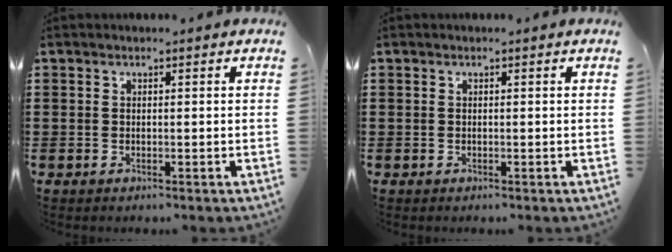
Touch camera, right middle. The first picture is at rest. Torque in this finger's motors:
{"motor_torque": [-0.11, 0.02, -0.23, -0.06]}